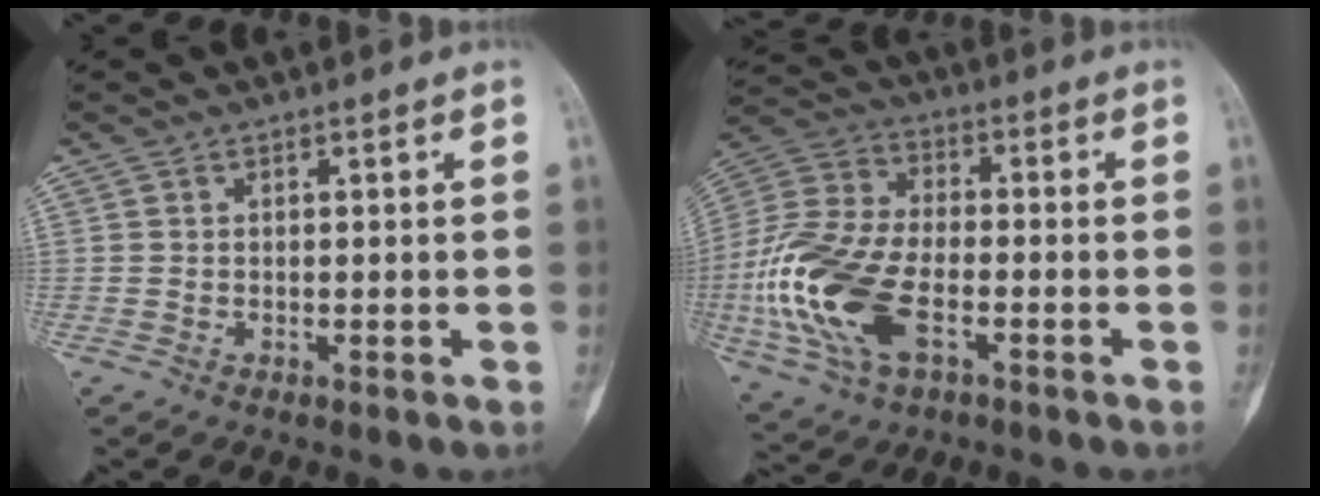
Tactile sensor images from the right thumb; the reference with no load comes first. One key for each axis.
{"total": 19.8, "fx": -5.1, "fy": 10.7, "fz": 15.9, "tx": -0.353, "ty": 0.010, "tz": -0.094}